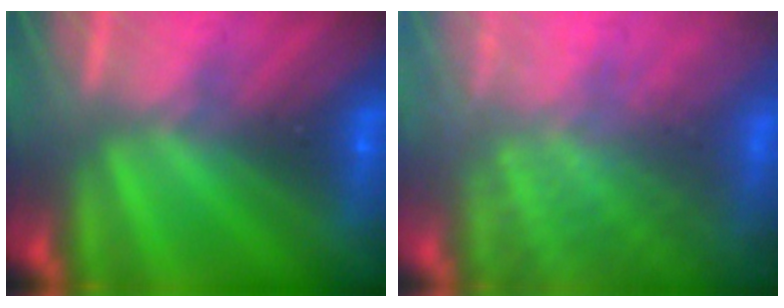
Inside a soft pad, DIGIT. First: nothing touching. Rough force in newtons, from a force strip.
{"total": 7.4}